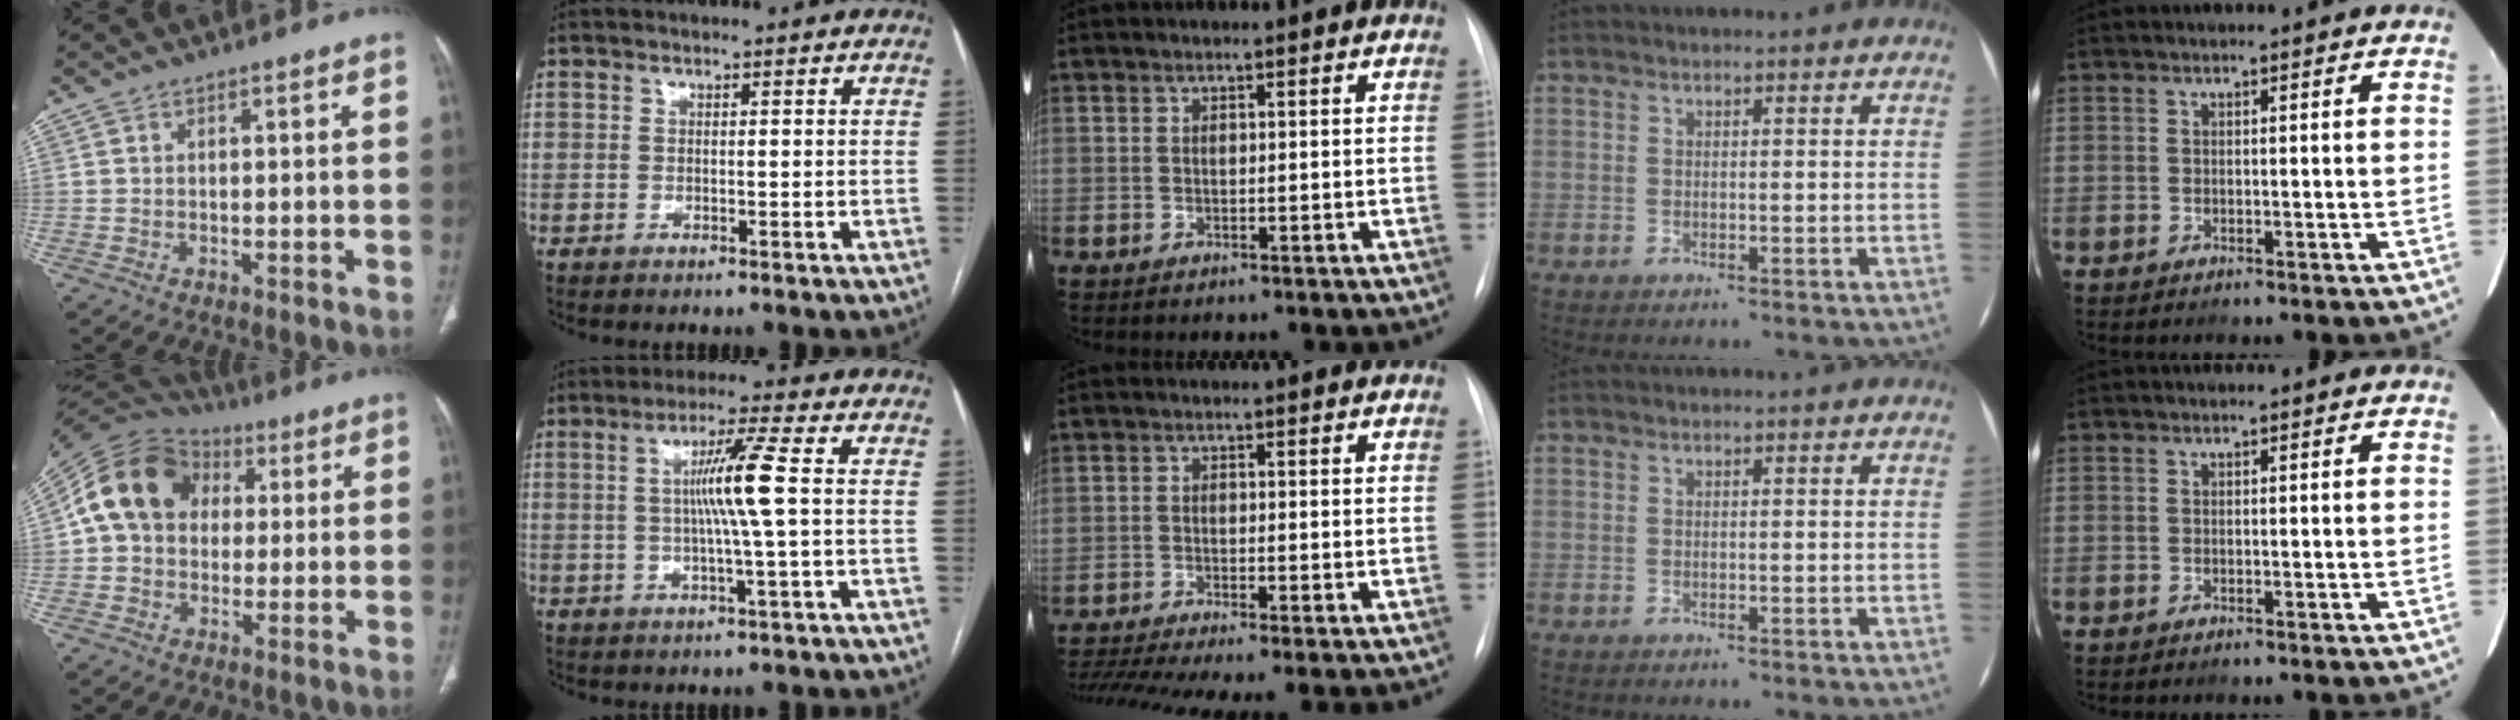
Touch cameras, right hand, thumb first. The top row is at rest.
{"thumb": {"total": 15.2, "force": [2.6, 12.2, 8.8], "torque": [-0.151, 0.029, 0.036]}, "index": {"total": 7.0, "force": [0.4, -1.4, 6.9], "torque": [-0.122, 0.004, 0.010]}, "middle": {"total": 8.4, "force": [-6.3, 0.2, 5.5], "torque": [-0.102, -0.013, -0.106]}}